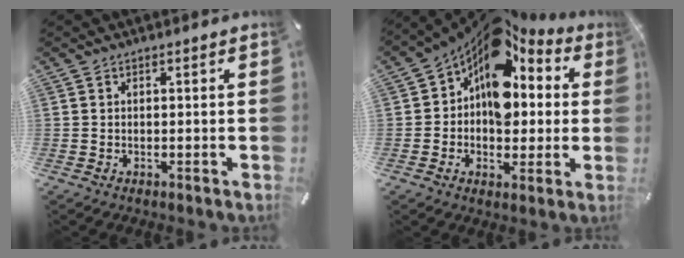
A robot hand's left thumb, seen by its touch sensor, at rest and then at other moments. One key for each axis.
{"total": 14.7, "fx": 5.4, "fy": 10.6, "fz": 8.6, "tx": -0.138, "ty": -0.051, "tz": 0.099}